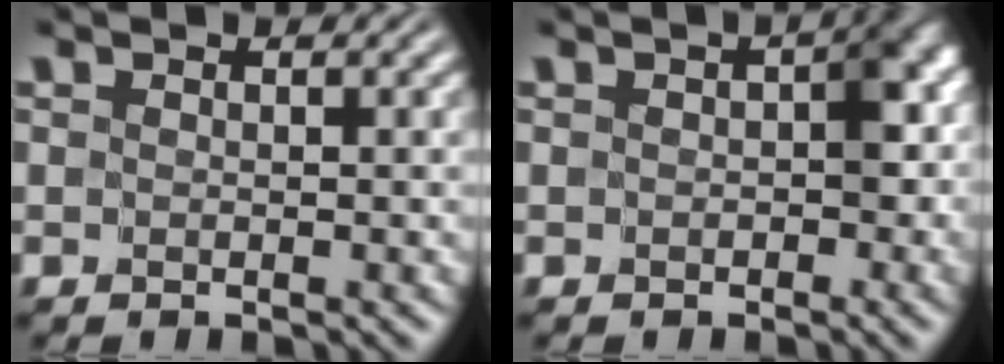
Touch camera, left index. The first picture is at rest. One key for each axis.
{"total": 3.0, "fx": -0.3, "fy": 1.9, "fz": 2.3, "tx": -0.021, "ty": 0.001, "tz": -0.009}